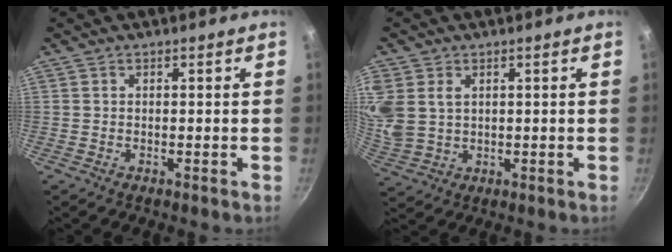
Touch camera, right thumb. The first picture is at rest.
{"total": 10.3, "force": [3.0, 7.7, 6.1], "torque": [-0.141, 0.003, 0.071]}